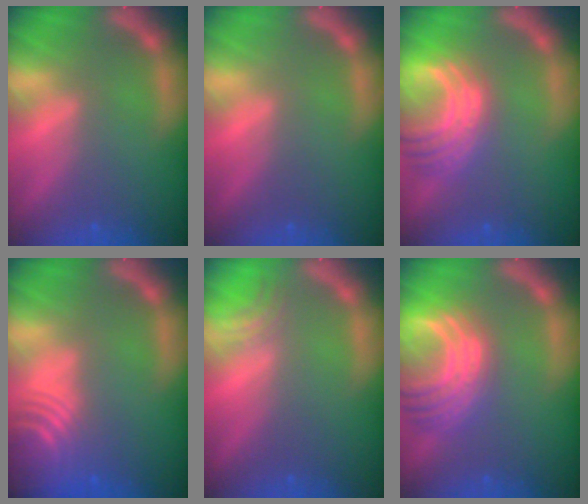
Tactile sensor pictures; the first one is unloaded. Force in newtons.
{"total": 0.0}
{"total": 8.5}
{"total": 9.6}
{"total": 2.0}
{"total": 10.0}